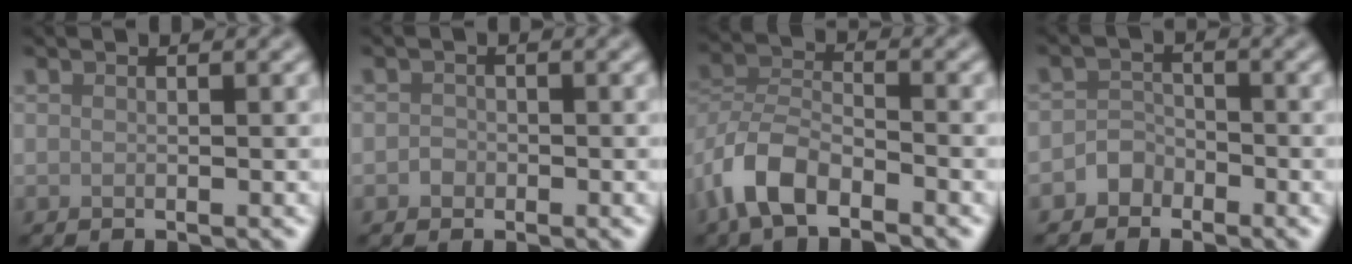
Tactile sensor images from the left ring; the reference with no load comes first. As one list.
[{"total": 0.8, "force": [-0.3, 0.7, 0.1], "torque": [0.003, -0.001, -0.009]}, {"total": 5.5, "force": [-3.6, 2.6, 3.2], "torque": [-0.057, 0.003, -0.078]}, {"total": 1.7, "force": [-1.2, 1.2, 0.1], "torque": [0.007, 0.010, -0.025]}]